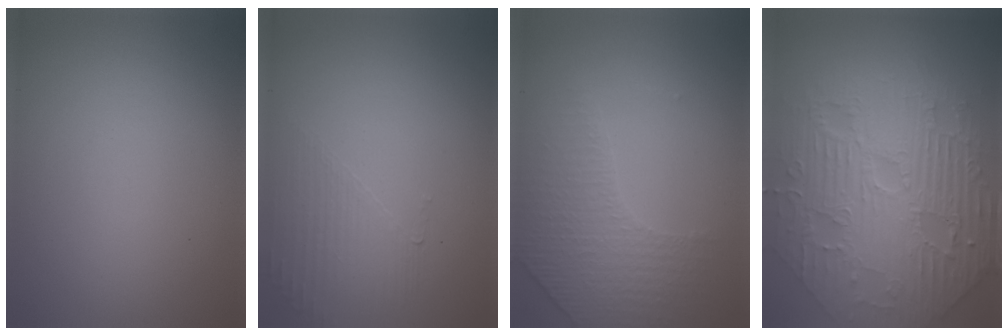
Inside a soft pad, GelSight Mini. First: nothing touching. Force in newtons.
{"total": 1.6, "press": 0.7, "slide": 1.4}
{"total": 4.3, "press": 2.9, "slide": 3.2}
{"total": 11.7, "press": 7.5, "slide": 9.0}